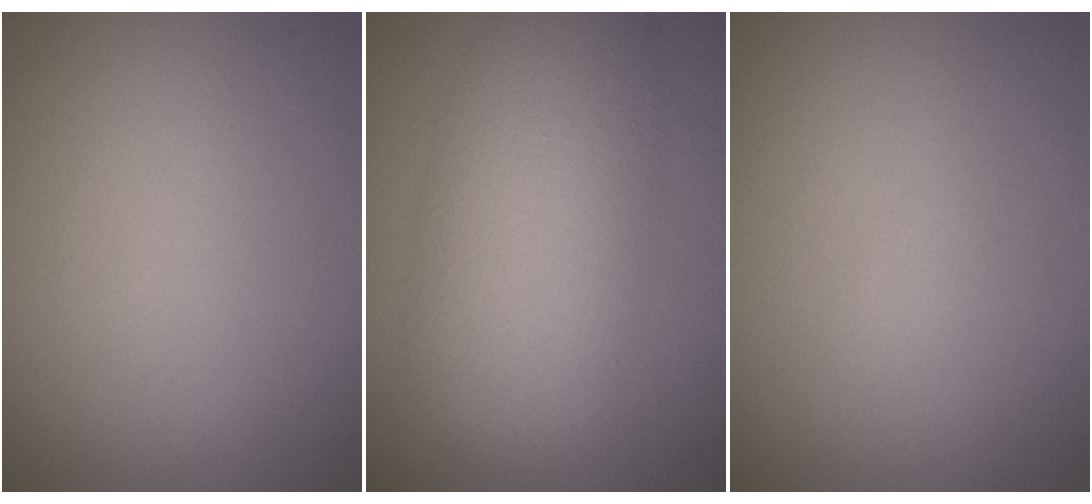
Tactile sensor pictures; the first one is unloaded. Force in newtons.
{"total": 8.0, "press": 8.0, "slide": 0.2}
{"total": 0.5, "press": 0.5, "slide": 0.0}